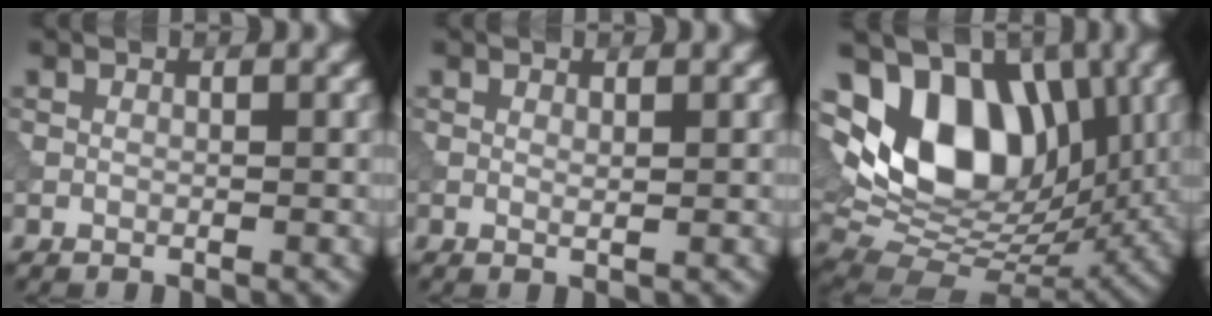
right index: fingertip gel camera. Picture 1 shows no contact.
{"total": 0.6, "force": [0.4, 0.1, 0.4], "torque": [-0.011, -0.002, 0.008]}
{"total": 11.7, "force": [3.2, 7.5, 8.4], "torque": [-0.122, 0.010, 0.046]}